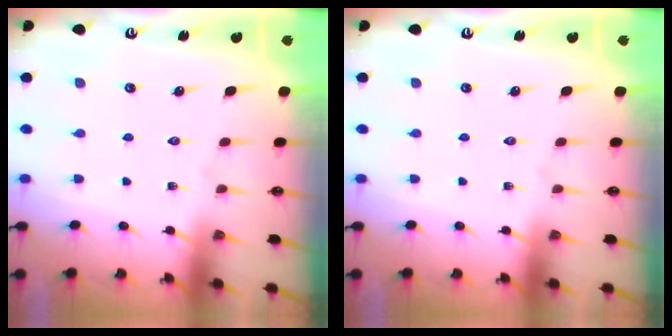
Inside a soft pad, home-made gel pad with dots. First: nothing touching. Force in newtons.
{"total": 0.0}